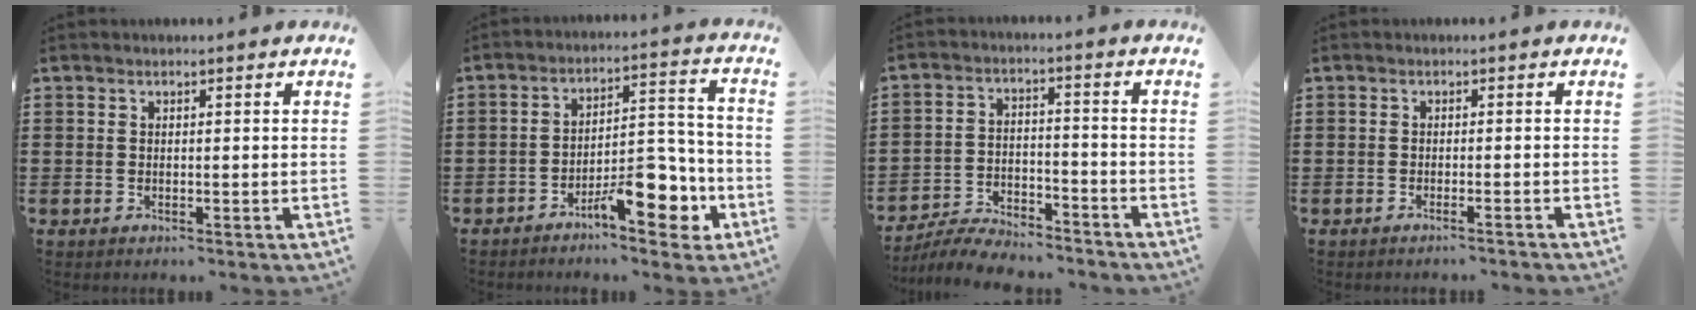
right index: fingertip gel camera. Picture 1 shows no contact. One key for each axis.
{"total": 10.3, "fx": -5.9, "fy": 3.9, "fz": 7.4, "tx": -0.084, "ty": 0.011, "tz": -0.101}
{"total": 6.6, "fx": -6.4, "fy": 0.9, "fz": 1.1, "tx": -0.020, "ty": 0.013, "tz": -0.125}
{"total": 1.2, "fx": -1.0, "fy": -0.4, "fz": 0.5, "tx": -0.010, "ty": -0.001, "tz": -0.020}